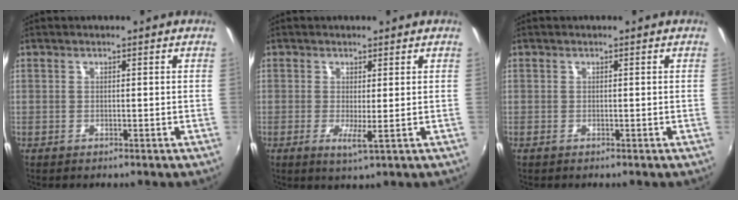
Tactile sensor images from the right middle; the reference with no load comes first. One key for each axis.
{"total": 2.5, "fx": -0.2, "fy": -0.1, "fz": 2.5, "tx": -0.050, "ty": -0.011, "tz": -0.005}
{"total": 0.0}